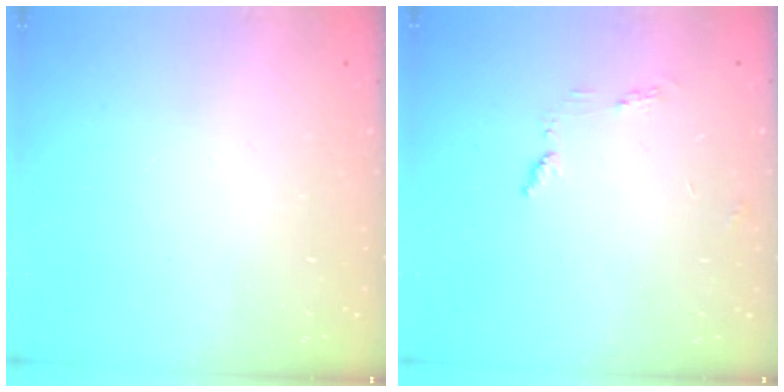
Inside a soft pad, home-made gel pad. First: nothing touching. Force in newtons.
{"total": 5.3, "press": 5.2, "slide": 0.6}